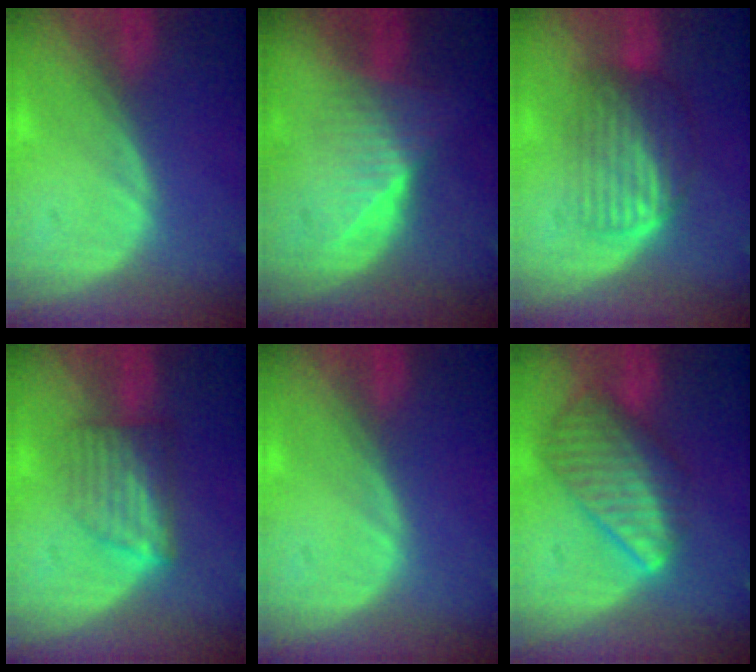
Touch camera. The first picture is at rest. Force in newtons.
{"total": 6.3, "press": 5.9, "slide": 2.3}
{"total": 6.3, "press": 6.2, "slide": 1.5}
{"total": 6.1, "press": 5.5, "slide": 2.6}
{"total": 0.0}
{"total": 9.0, "press": 7.8, "slide": 4.4}